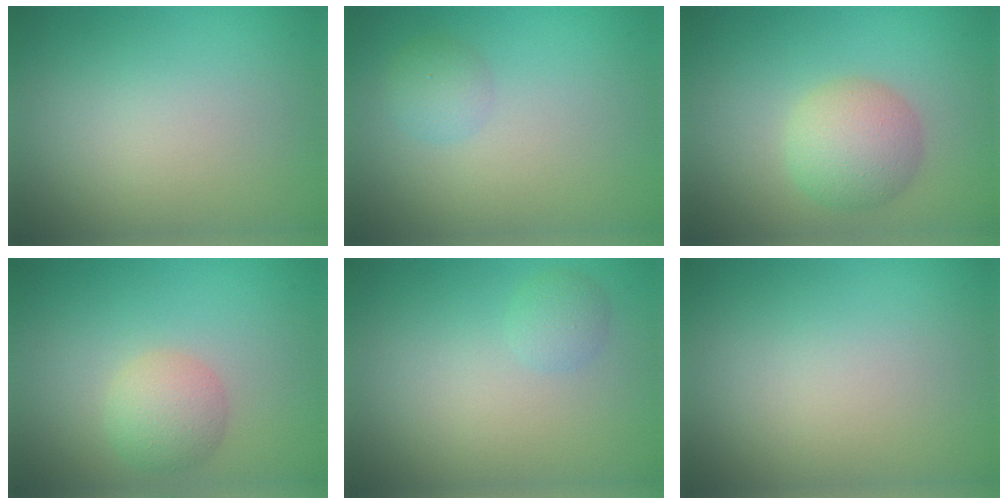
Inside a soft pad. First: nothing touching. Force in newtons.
{"total": 1.6, "press": 1.6, "slide": 0.1}
{"total": 4.1, "press": 4.1, "slide": 0.2}
{"total": 2.9, "press": 2.9, "slide": 0.1}
{"total": 1.3, "press": 1.3, "slide": 0.0}
{"total": 0.0}